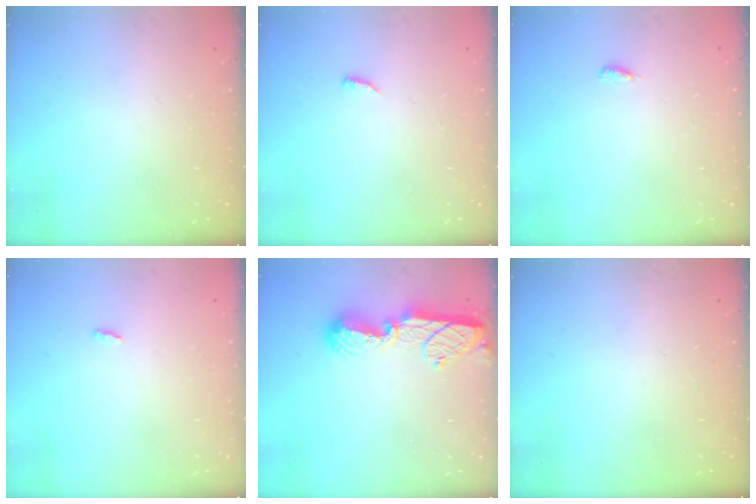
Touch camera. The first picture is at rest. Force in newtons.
{"total": 4.3, "press": 4.2, "slide": 0.6}
{"total": 3.7, "press": 3.3, "slide": 1.7}
{"total": 1.9, "press": 1.9, "slide": 0.2}
{"total": 13.8, "press": 13.8, "slide": 1.5}
{"total": 0.0}